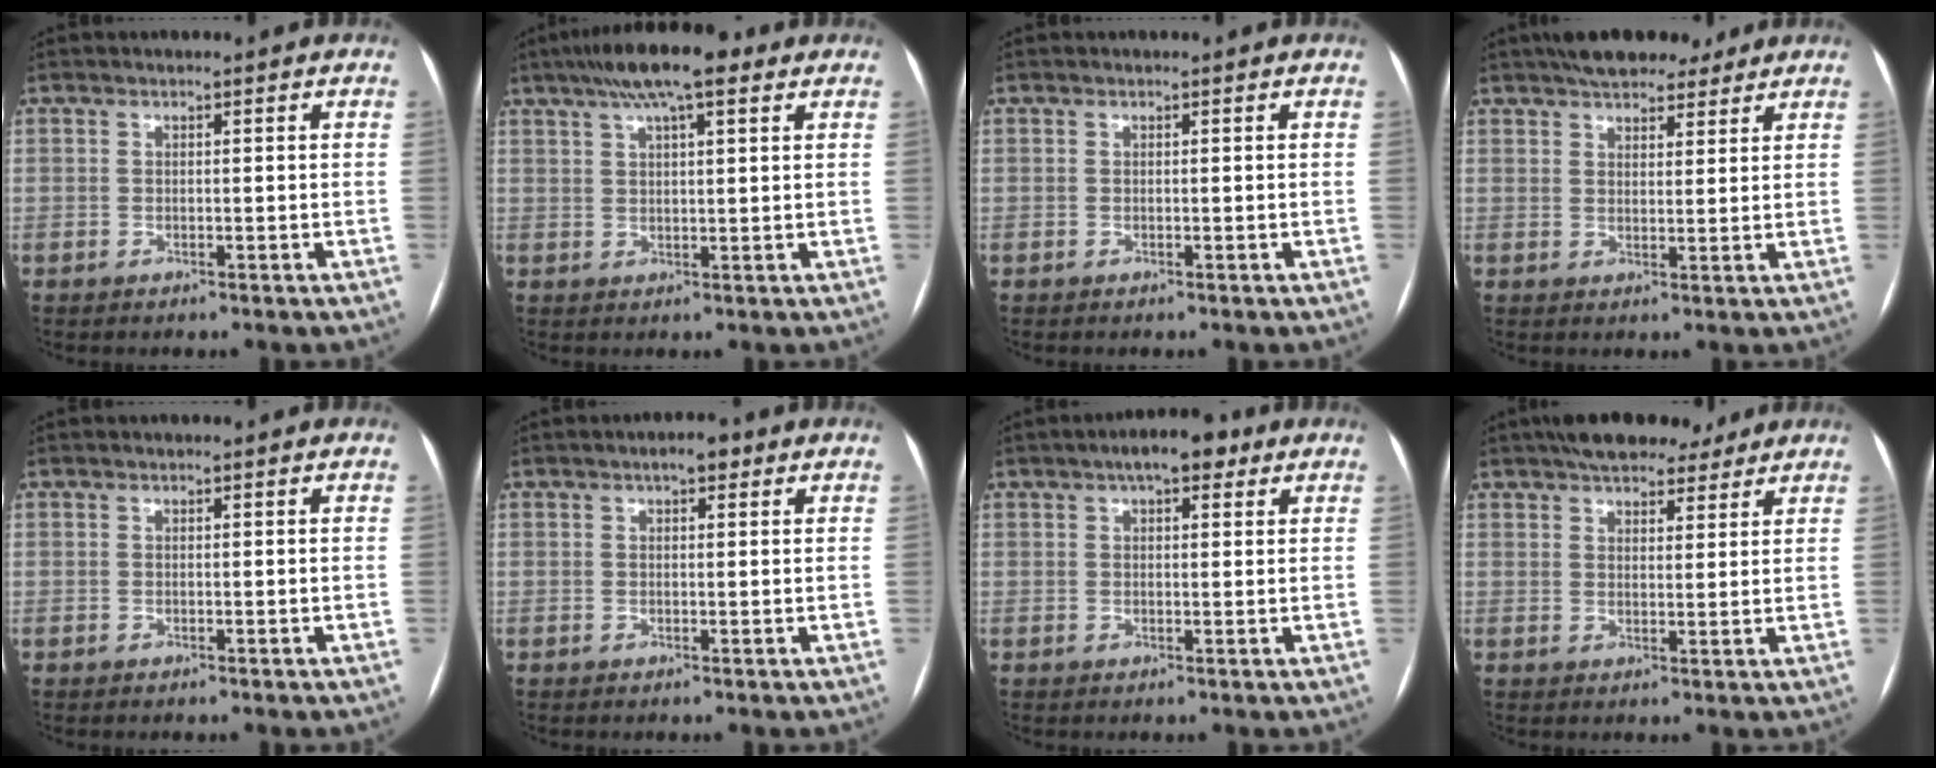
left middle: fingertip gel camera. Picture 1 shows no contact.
{"total": 10.9, "force": [6.9, 2.3, 8.1], "torque": [-0.136, 0.036, 0.109]}
{"total": 0.0}
{"total": 9.3, "force": [7.5, 3.5, 4.2], "torque": [-0.053, 0.022, 0.111]}
{"total": 0.0}
{"total": 2.6, "force": [1.5, 1.1, 1.9], "torque": [-0.028, 0.011, 0.019]}
{"total": 5.9, "force": [3.4, 2.2, 4.3], "torque": [-0.064, 0.021, 0.045]}
{"total": 9.9, "force": [8.1, 3.7, 4.5], "torque": [-0.055, 0.025, 0.116]}